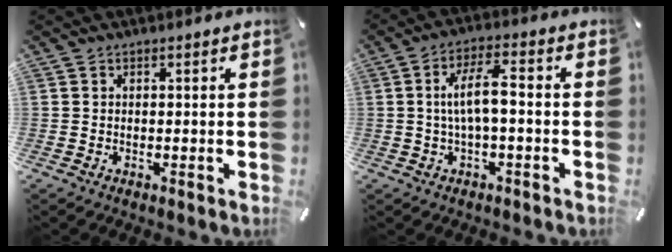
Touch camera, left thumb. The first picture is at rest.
{"total": 8.0, "force": [-0.4, 2.6, 7.6], "torque": [-0.147, 0.010, -0.012]}